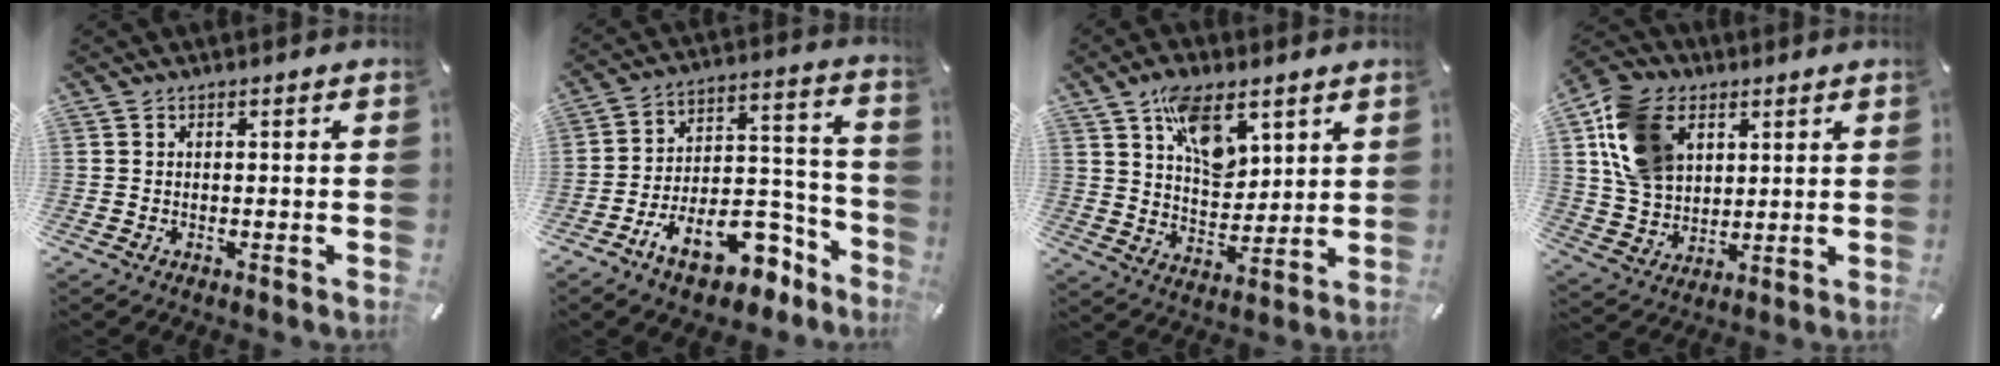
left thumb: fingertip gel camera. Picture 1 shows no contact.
{"total": 17.1, "force": [-10.5, 9.6, 9.4], "torque": [-0.107, 0.058, -0.162]}
{"total": 11.9, "force": [6.4, 7.0, 7.1], "torque": [-0.109, -0.020, 0.117]}
{"total": 15.3, "force": [5.6, 11.3, 8.7], "torque": [-0.206, 0.003, 0.104]}